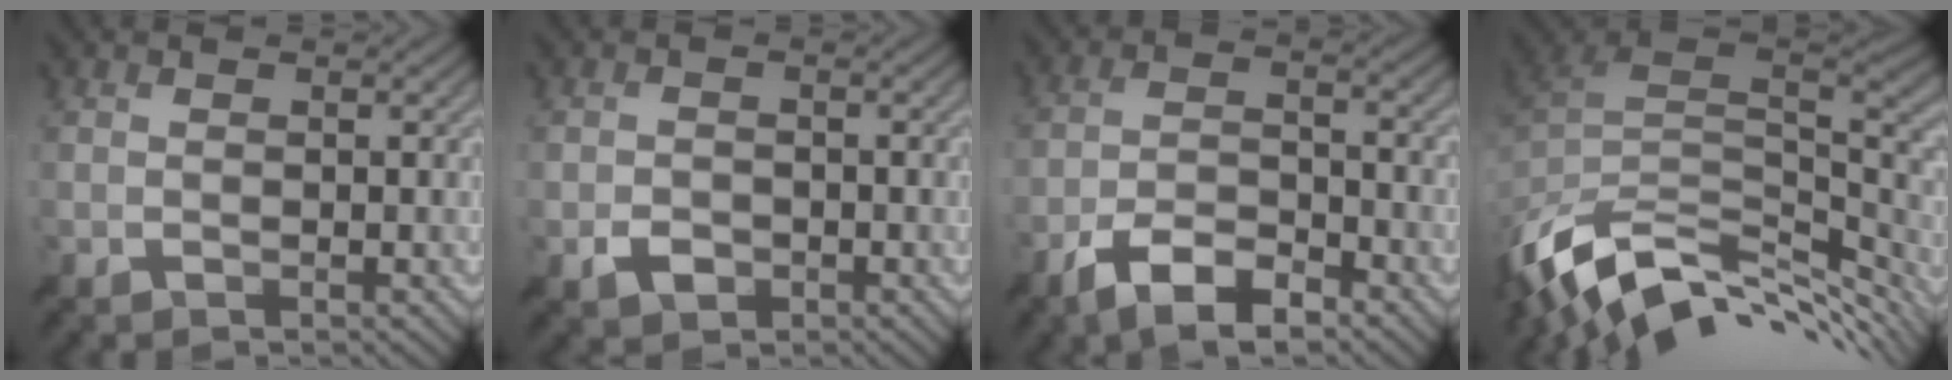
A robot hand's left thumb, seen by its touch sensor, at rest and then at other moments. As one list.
[{"total": 2.0, "force": [-1.0, 1.5, 0.8], "torque": [-0.018, -0.004, -0.017]}, {"total": 7.9, "force": [-5.6, 2.8, 4.9], "torque": [-0.095, -0.004, -0.106]}, {"total": 13.8, "force": [-6.6, 7.7, 9.4], "torque": [-0.229, -0.018, -0.111]}]